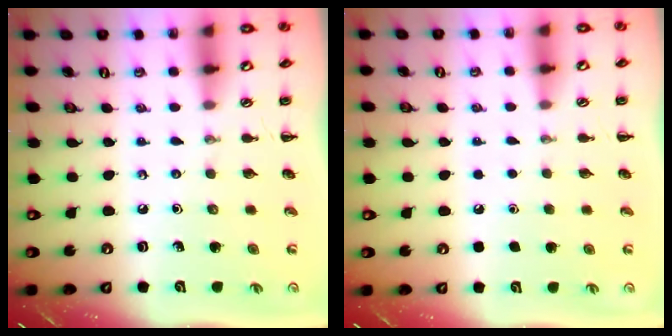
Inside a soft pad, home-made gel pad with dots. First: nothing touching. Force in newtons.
{"total": 1.6, "press": 1.6, "slide": 0.1}